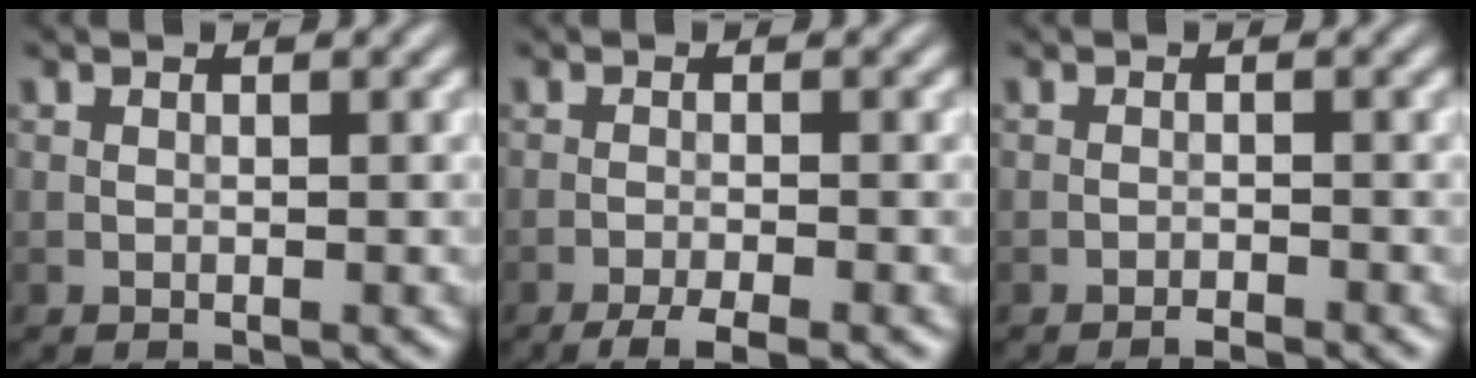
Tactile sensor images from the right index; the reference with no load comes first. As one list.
[{"total": 3.4, "force": [-2.4, 0.6, 2.4], "torque": [-0.042, 0.001, -0.044]}, {"total": 1.0, "force": [-0.9, 0.0, 0.5], "torque": [-0.008, 0.004, -0.019]}]